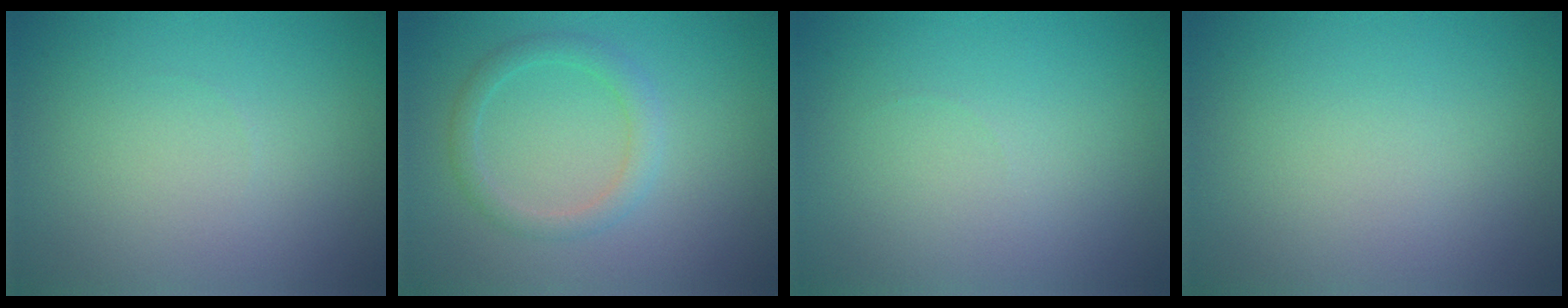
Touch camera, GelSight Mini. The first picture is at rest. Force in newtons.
{"total": 2.1, "press": 2.1, "slide": 0.1}
{"total": 0.0}
{"total": 0.0}